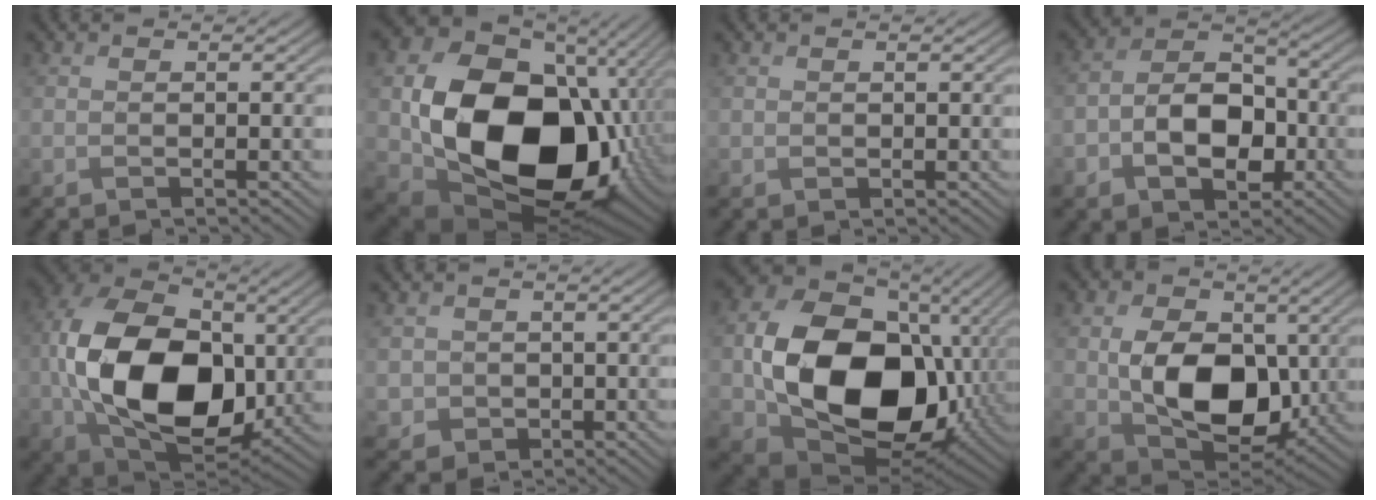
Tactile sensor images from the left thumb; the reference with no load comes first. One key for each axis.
{"total": 20.8, "fx": -1.1, "fy": 15.9, "fz": 13.5, "tx": -0.289, "ty": -0.074, "tz": 0.026}
{"total": 0.7, "fx": 0.5, "fy": 0.6, "fz": 0.1, "tx": -0.004, "ty": -0.003, "tz": 0.012}
{"total": 9.4, "fx": -2.7, "fy": 6.4, "fz": 6.3, "tx": -0.116, "ty": -0.004, "tz": -0.055}
{"total": 18.3, "fx": -0.7, "fy": 12.5, "fz": 13.4, "tx": -0.293, "ty": -0.003, "tz": -0.011}
{"total": 3.3, "fx": 0.2, "fy": 3.2, "fz": 0.6, "tx": -0.029, "ty": -0.010, "tz": -0.001}
{"total": 18.6, "fx": -1.0, "fy": 14.2, "fz": 12.0, "tx": -0.238, "ty": -0.055, "tz": 0.006}
{"total": 12.4, "fx": 0.4, "fy": 8.6, "fz": 8.9, "tx": -0.180, "ty": -0.013, "tz": 0.014}